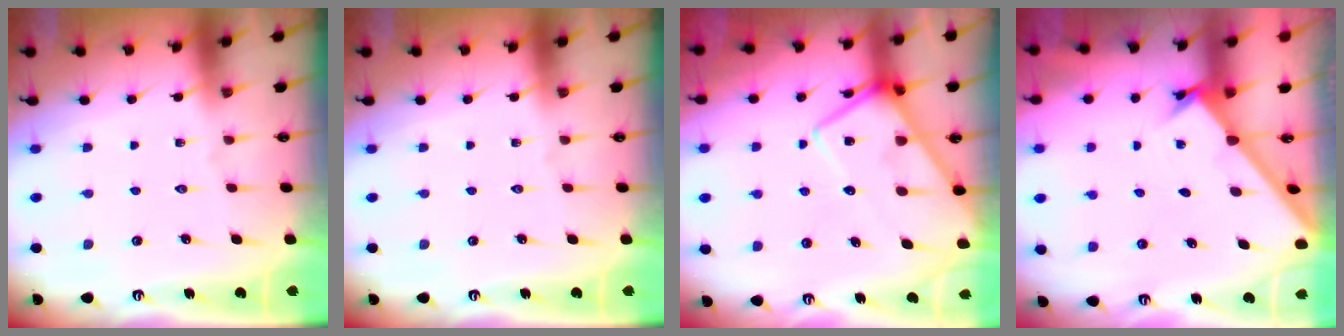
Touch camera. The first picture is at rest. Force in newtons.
{"total": 0.0}
{"total": 13.2, "press": 13.2, "slide": 1.4}
{"total": 1.8, "press": 1.8, "slide": 0.1}